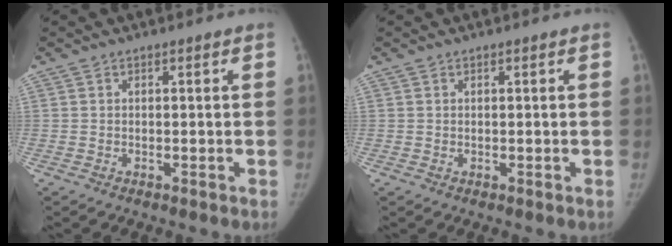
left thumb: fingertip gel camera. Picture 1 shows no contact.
{"total": 0.0}